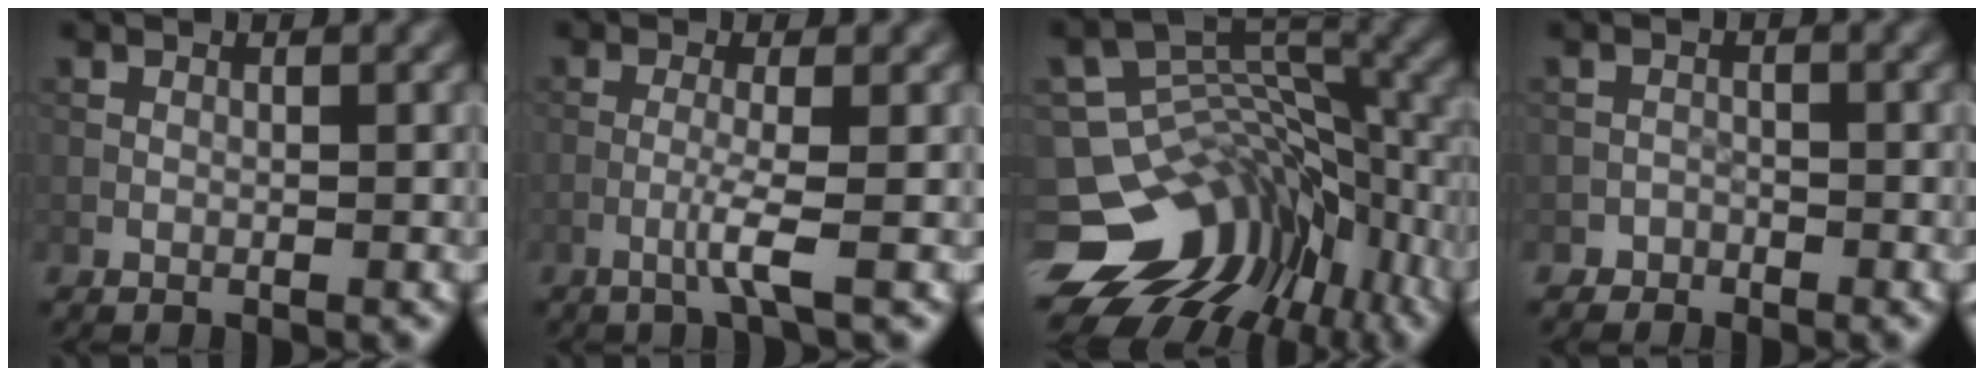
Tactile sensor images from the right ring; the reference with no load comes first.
{"total": 2.3, "force": [-1.0, -0.1, 2.1], "torque": [-0.043, 0.006, -0.030]}
{"total": 13.6, "force": [-7.9, 9.0, 6.4], "torque": [-0.123, 0.019, -0.119]}
{"total": 1.7, "force": [-1.4, 1.0, -0.3], "torque": [0.012, 0.012, -0.021]}